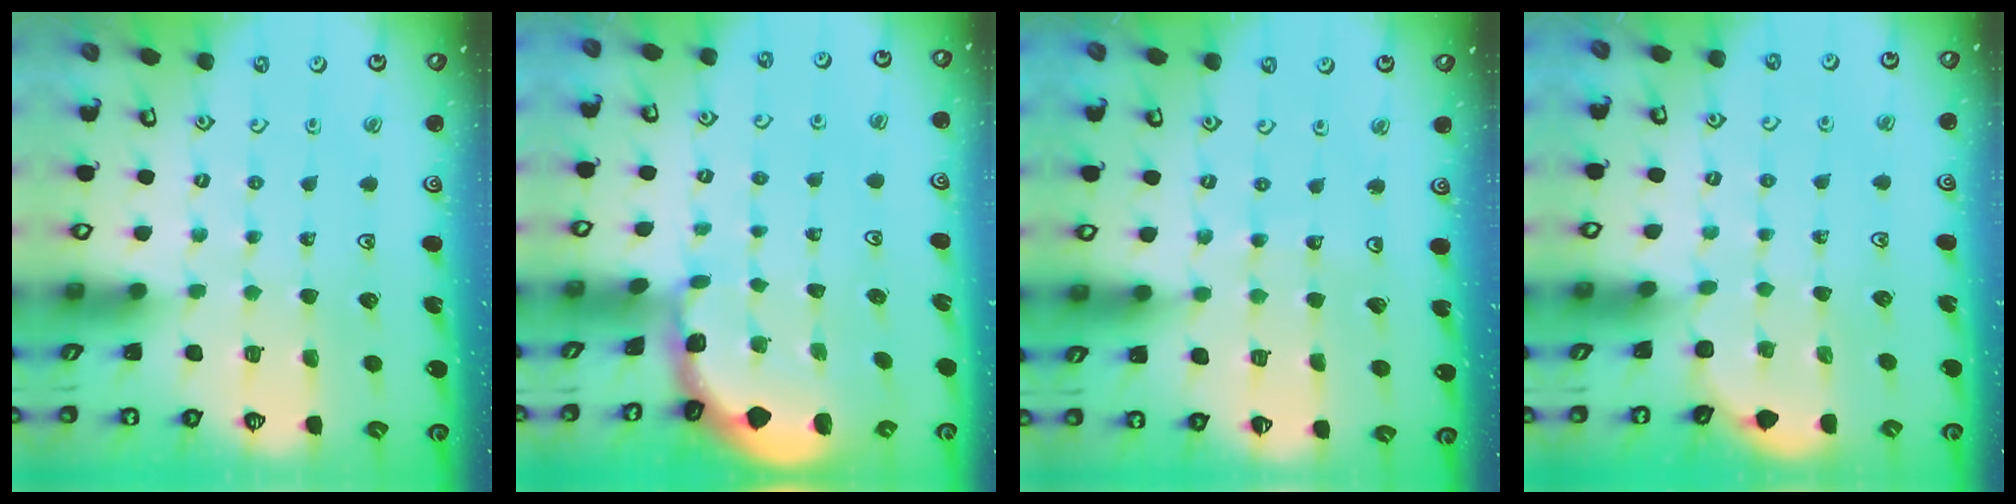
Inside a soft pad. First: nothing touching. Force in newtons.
{"total": 0.8, "press": 0.7, "slide": 0.2}
{"total": 4.2, "press": 4.2, "slide": 0.4}
{"total": 2.1, "press": 2.1, "slide": 0.2}